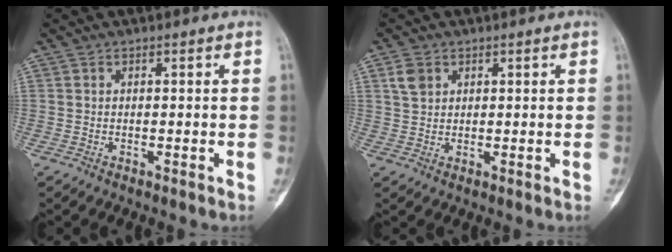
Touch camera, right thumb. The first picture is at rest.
{"total": 3.3, "force": [1.6, 2.4, 1.5], "torque": [-0.020, 0.002, 0.033]}